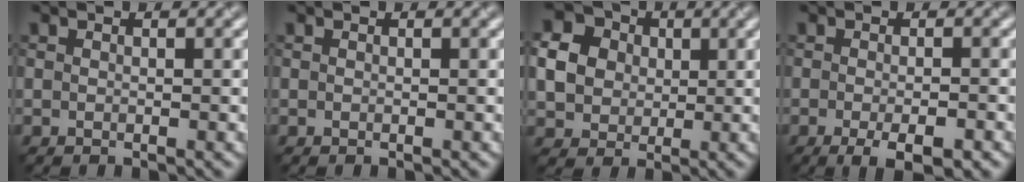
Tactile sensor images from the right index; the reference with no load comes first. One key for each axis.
{"total": 0.0}
{"total": 3.8, "fx": 0.3, "fy": 3.6, "fz": 1.3, "tx": -0.037, "ty": 0.017, "tz": 0.012}
{"total": 3.9, "fx": -2.3, "fy": 0.6, "fz": 3.2, "tx": -0.050, "ty": 0.002, "tz": -0.020}